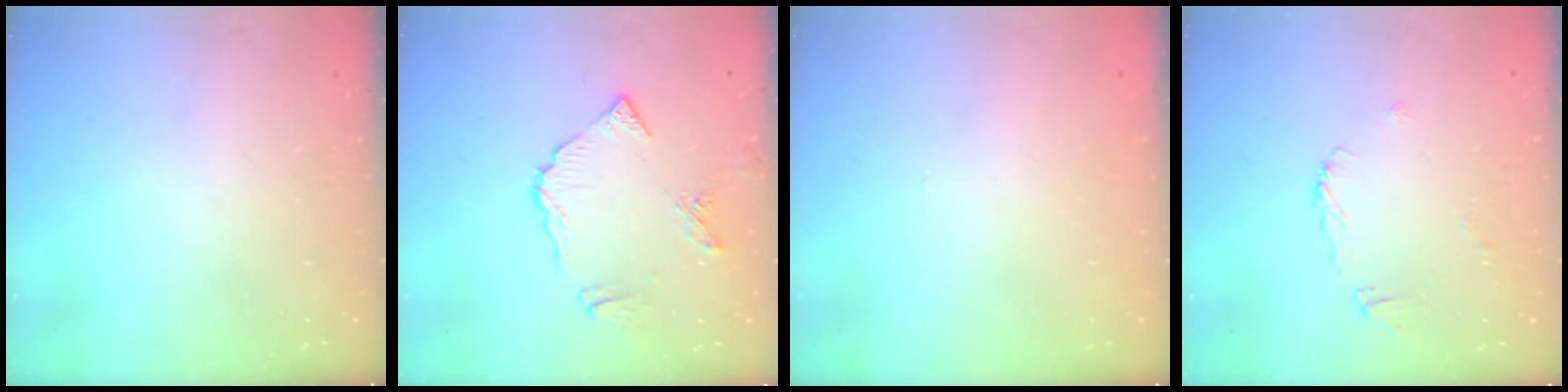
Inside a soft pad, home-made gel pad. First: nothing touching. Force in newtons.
{"total": 9.5, "press": 9.4, "slide": 1.0}
{"total": 0.5, "press": 0.5, "slide": 0.2}
{"total": 4.6, "press": 4.6, "slide": 0.5}